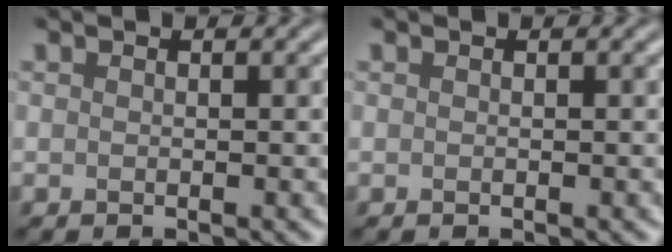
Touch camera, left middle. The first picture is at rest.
{"total": 0.0}